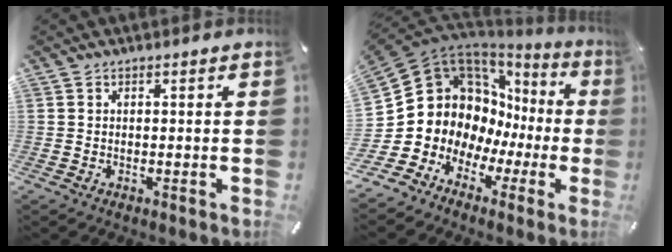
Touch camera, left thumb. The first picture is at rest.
{"total": 13.3, "force": [3.1, 12.0, 4.9], "torque": [-0.114, -0.065, 0.076]}